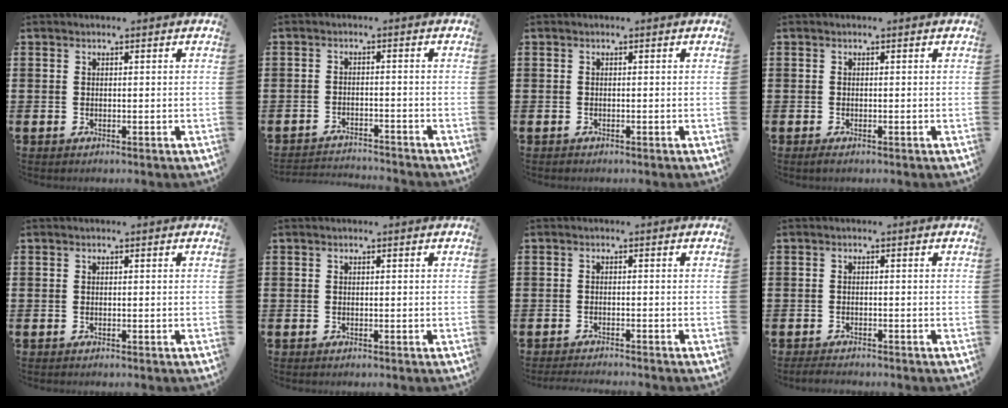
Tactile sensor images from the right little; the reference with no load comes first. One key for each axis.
{"total": 2.4, "fx": -2.4, "fy": 0.0, "fz": -0.1, "tx": -0.003, "ty": 0.003, "tz": -0.052}
{"total": 0.0}
{"total": 0.5, "fx": -0.1, "fy": 0.2, "fz": 0.5, "tx": -0.009, "ty": 0.001, "tz": -0.003}
{"total": 0.0}
{"total": 0.0}
{"total": 1.2, "fx": -1.2, "fy": -0.1, "fz": 0.1, "tx": -0.002, "ty": 0.000, "tz": -0.025}
{"total": 1.1, "fx": -1.1, "fy": 0.2, "fz": 0.2, "tx": -0.006, "ty": 0.001, "tz": -0.022}